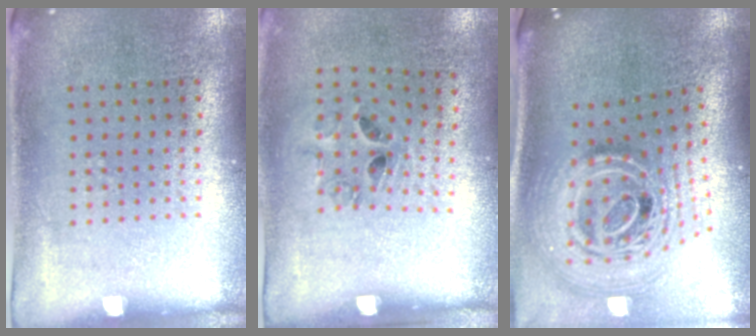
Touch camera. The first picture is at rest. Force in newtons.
{"total": 1.4, "press": 0.8, "slide": 1.2}
{"total": 2.9, "press": 2.0, "slide": 2.1}